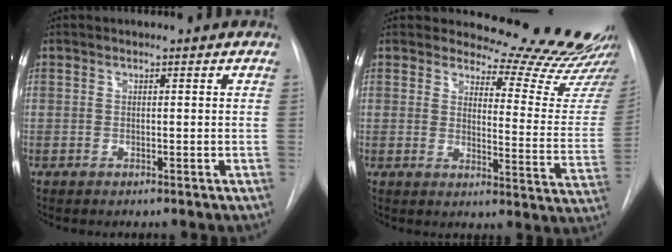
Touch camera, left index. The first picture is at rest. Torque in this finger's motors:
{"motor_torque": [0.90, -1.02, 0.12, -0.04]}